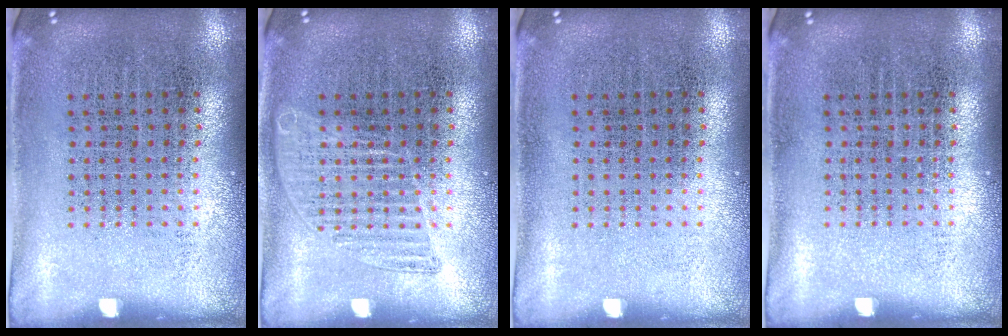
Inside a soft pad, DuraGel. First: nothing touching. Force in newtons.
{"total": 1.4, "press": 1.4, "slide": 0.1}
{"total": 0.0}
{"total": 0.0}